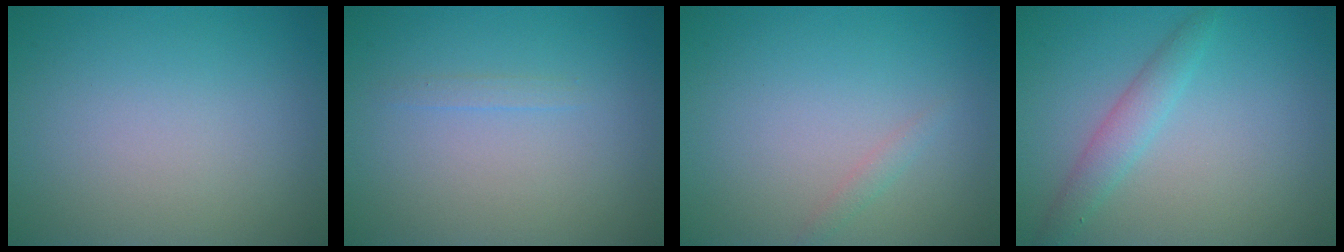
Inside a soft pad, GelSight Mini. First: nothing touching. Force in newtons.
{"total": 0.6, "press": 0.6, "slide": 0.0}
{"total": 0.8, "press": 0.8, "slide": 0.0}
{"total": 2.2, "press": 2.2, "slide": 0.1}